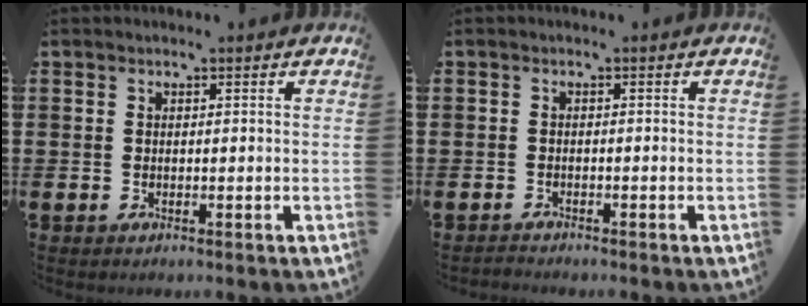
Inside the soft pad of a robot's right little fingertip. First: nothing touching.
{"total": 0.7, "force": [-0.7, 0.0, -0.1], "torque": [-0.001, -0.001, -0.015]}